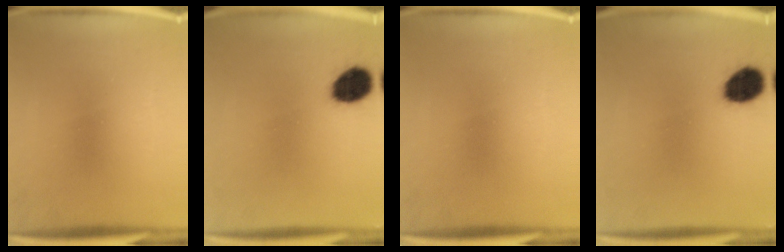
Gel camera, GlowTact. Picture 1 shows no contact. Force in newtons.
{"total": 9.4}
{"total": 0.0}
{"total": 9.4}